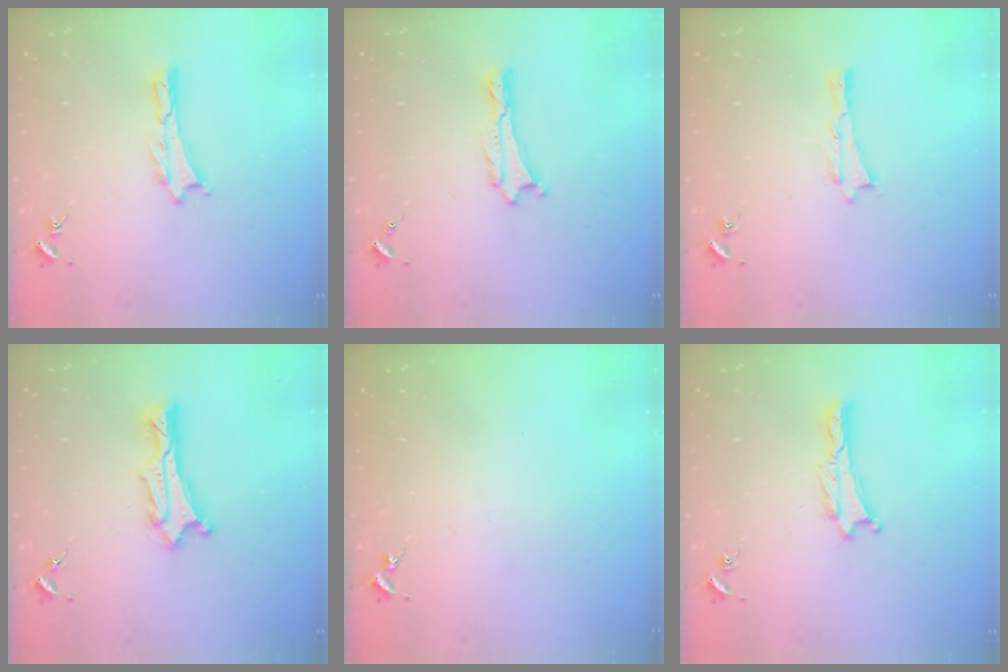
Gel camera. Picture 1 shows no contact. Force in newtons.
{"total": 0.0}
{"total": 0.0}
{"total": 2.4, "press": 2.4, "slide": 0.3}
{"total": 0.0}
{"total": 0.0}